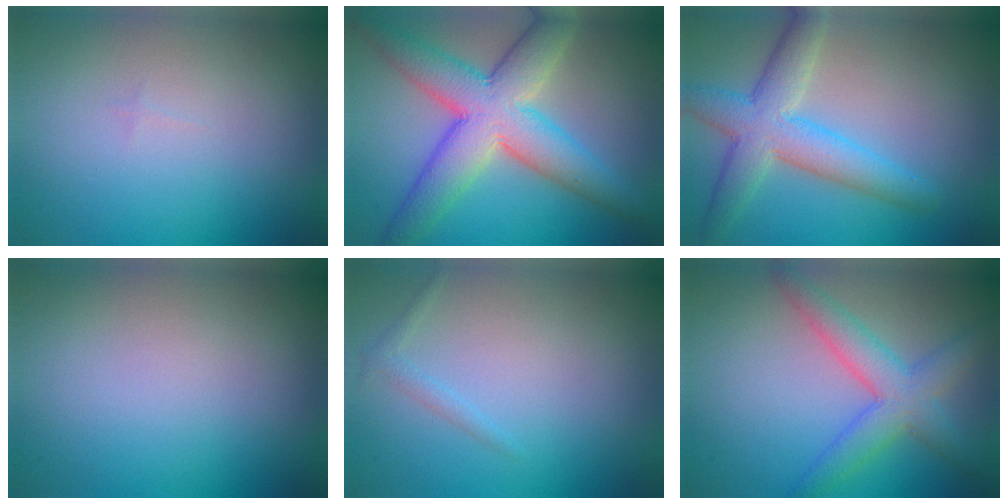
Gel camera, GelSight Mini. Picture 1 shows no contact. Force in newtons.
{"total": 9.0, "press": 9.0, "slide": 0.3}
{"total": 5.6, "press": 5.6, "slide": 0.1}
{"total": 0.0}
{"total": 0.9, "press": 0.9, "slide": 0.1}
{"total": 4.6, "press": 4.6, "slide": 0.2}